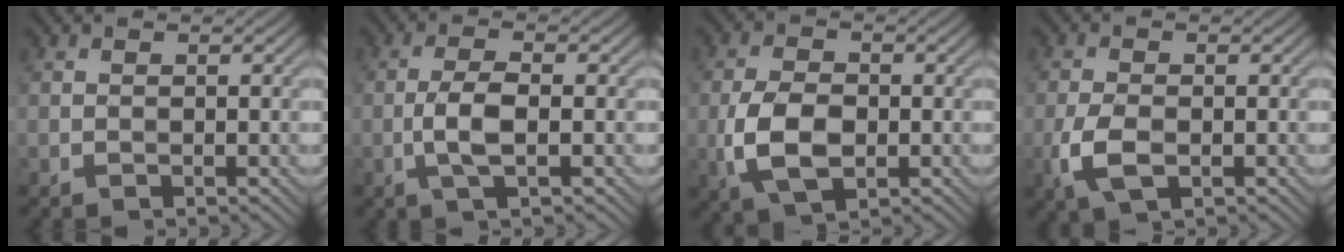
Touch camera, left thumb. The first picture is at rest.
{"total": 4.1, "force": [-1.0, 1.3, 3.8], "torque": [-0.085, 0.002, -0.025]}
{"total": 7.0, "force": [-1.5, 4.3, 5.4], "torque": [-0.125, -0.006, -0.030]}
{"total": 4.7, "force": [-1.6, 2.5, 3.6], "torque": [-0.091, -0.007, -0.033]}